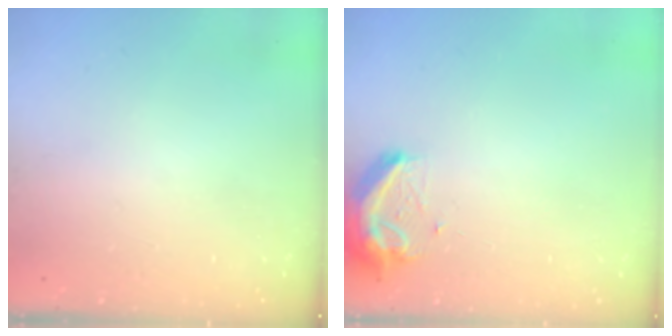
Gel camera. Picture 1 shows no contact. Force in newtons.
{"total": 10.1, "press": 10.1, "slide": 0.9}